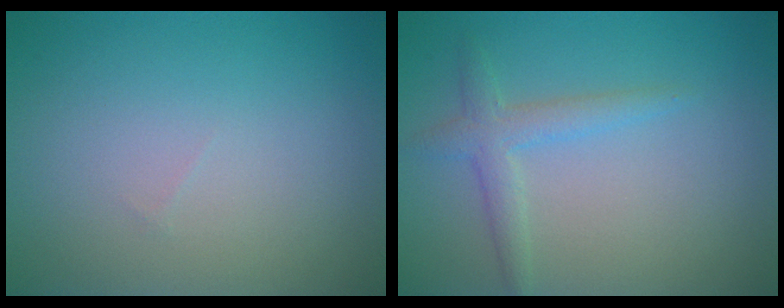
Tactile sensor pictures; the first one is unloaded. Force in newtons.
{"total": 2.3, "press": 2.3, "slide": 0.1}